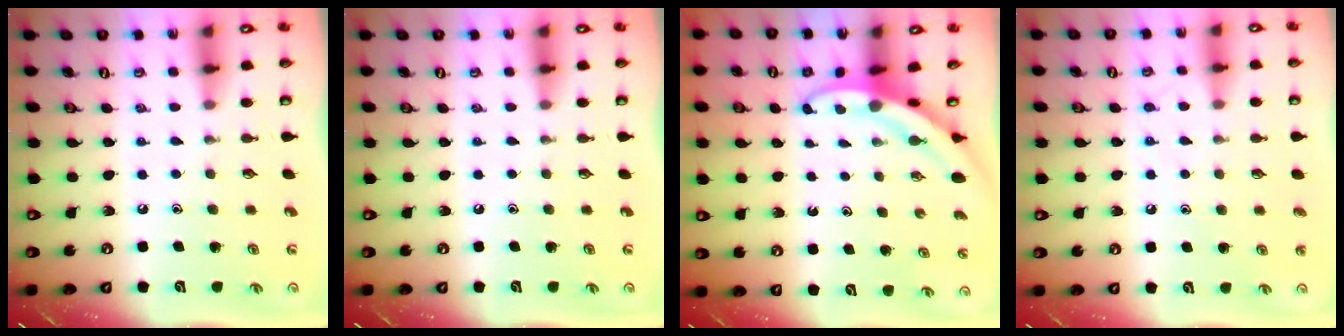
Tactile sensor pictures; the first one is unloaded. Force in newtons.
{"total": 0.0}
{"total": 3.2, "press": 3.2, "slide": 0.3}
{"total": 8.2, "press": 8.1, "slide": 0.9}